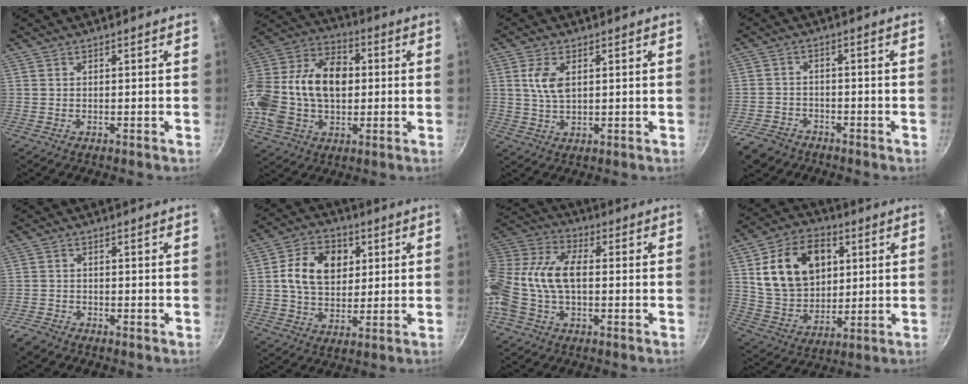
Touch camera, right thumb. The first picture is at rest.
{"total": 24.7, "force": [0.7, 17.0, 18.0], "torque": [-0.336, 0.045, 0.005]}
{"total": 5.6, "force": [1.5, 3.1, 4.5], "torque": [-0.085, -0.003, 0.030]}
{"total": 6.2, "force": [-4.5, 3.9, 1.7], "torque": [-0.030, 0.043, -0.079]}
{"total": 2.6, "force": [-2.2, 1.2, 0.6], "torque": [-0.019, 0.017, -0.047]}
{"total": 12.4, "force": [2.7, 9.2, 7.9], "torque": [-0.109, 0.004, 0.037]}
{"total": 19.3, "force": [-1.3, 11.6, 15.3], "torque": [-0.314, 0.034, -0.046]}
{"total": 18.4, "force": [4.8, 13.2, 11.8], "torque": [-0.178, -0.004, 0.090]}